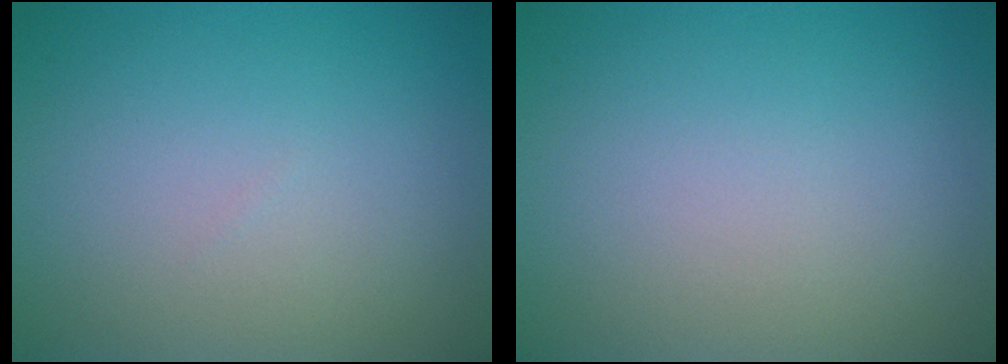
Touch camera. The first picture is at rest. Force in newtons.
{"total": 0.0}